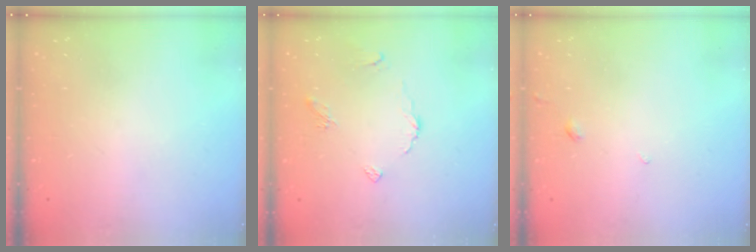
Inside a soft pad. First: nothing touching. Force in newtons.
{"total": 5.8, "press": 5.7, "slide": 0.6}
{"total": 1.5, "press": 1.5, "slide": 0.5}